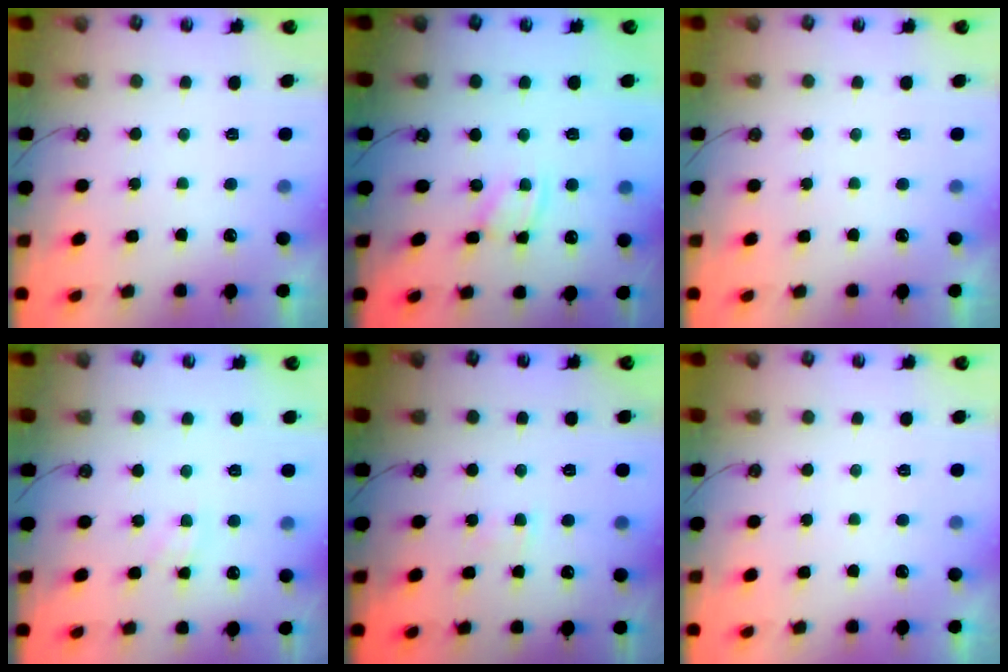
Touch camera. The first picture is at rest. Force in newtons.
{"total": 1.9, "press": 1.9, "slide": 0.3}
{"total": 0.0}
{"total": 1.4, "press": 1.4, "slide": 0.2}
{"total": 1.7, "press": 1.7, "slide": 0.3}
{"total": 0.0}